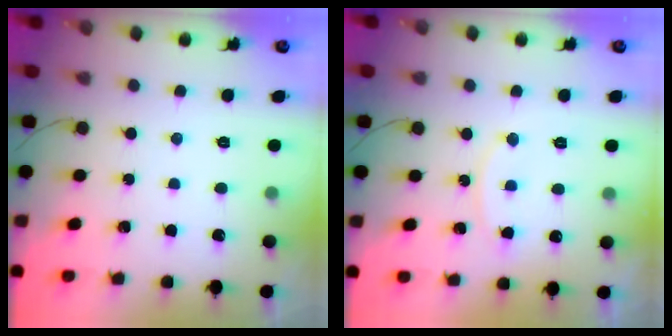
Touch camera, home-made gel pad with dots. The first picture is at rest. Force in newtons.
{"total": 7.8, "press": 7.8, "slide": 0.6}